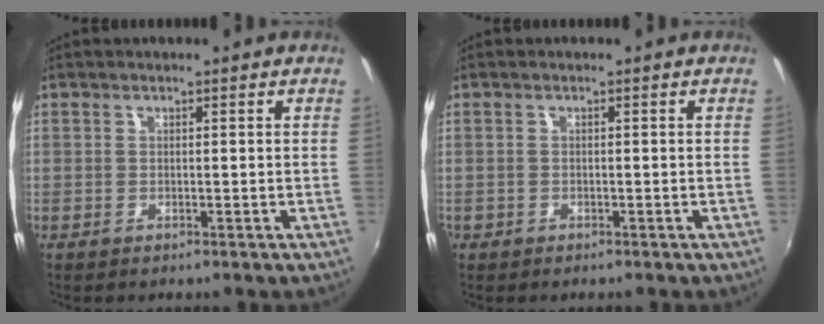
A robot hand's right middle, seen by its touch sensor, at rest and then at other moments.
{"total": 1.0, "force": [-0.6, 0.7, 0.1], "torque": [-0.006, -0.002, -0.010]}